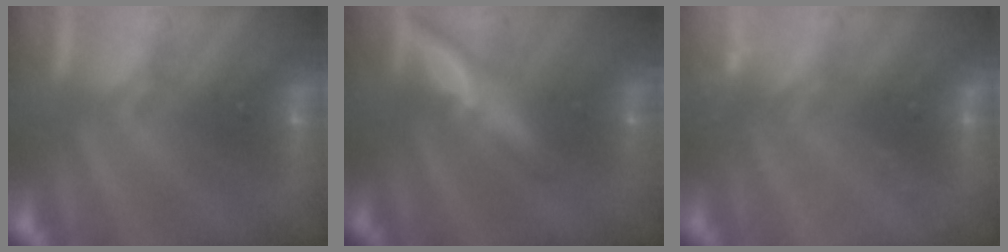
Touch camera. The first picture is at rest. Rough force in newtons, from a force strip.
{"total": 2.6}
{"total": 2.2}